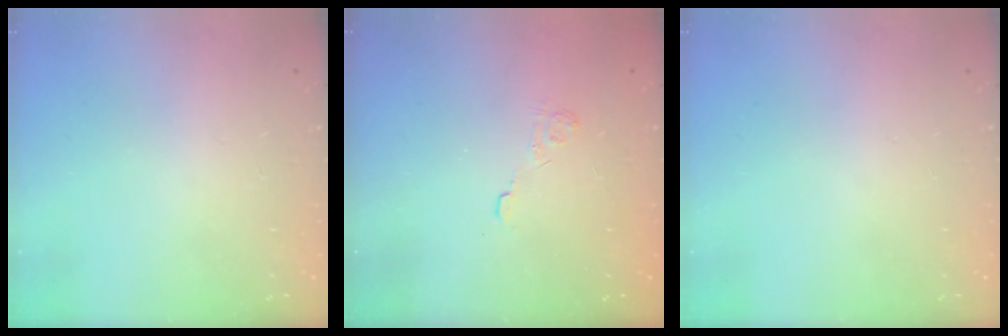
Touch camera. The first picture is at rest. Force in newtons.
{"total": 2.3, "press": 1.8, "slide": 1.4}
{"total": 0.0}